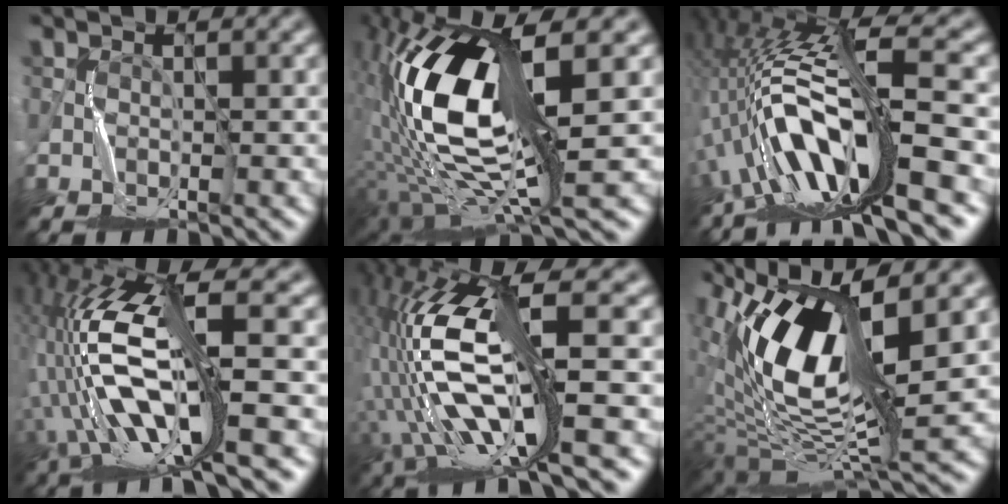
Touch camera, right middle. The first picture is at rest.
{"total": 14.5, "force": [0.6, 5.1, 13.5], "torque": [-0.278, 0.016, 0.006]}
{"total": 13.5, "force": [-5.0, 2.7, 12.2], "torque": [-0.233, 0.018, -0.082]}
{"total": 13.8, "force": [-2.2, 4.1, 13.0], "torque": [-0.276, 0.017, -0.042]}
{"total": 15.0, "force": [-1.2, 4.8, 14.2], "torque": [-0.310, 0.012, -0.013]}
{"total": 12.9, "force": [3.4, 4.5, 11.6], "torque": [-0.223, 0.009, 0.063]}